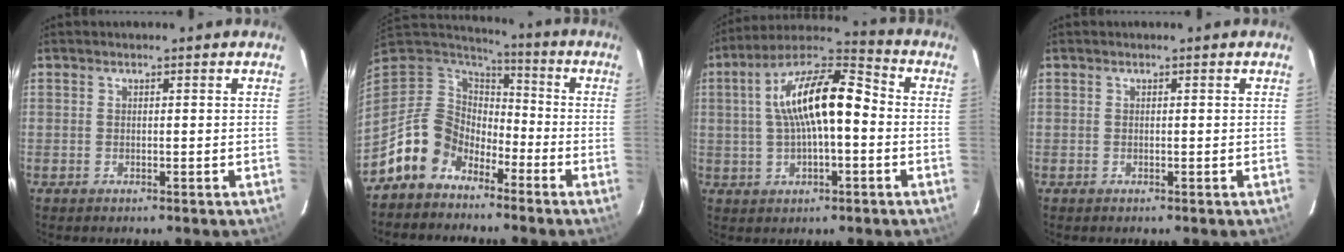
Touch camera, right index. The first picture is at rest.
{"total": 11.6, "force": [-7.9, 7.9, 3.3], "torque": [-0.083, 0.029, -0.147]}
{"total": 15.0, "force": [0.5, 5.4, 14.0], "torque": [-0.252, 0.026, 0.003]}
{"total": 0.0}